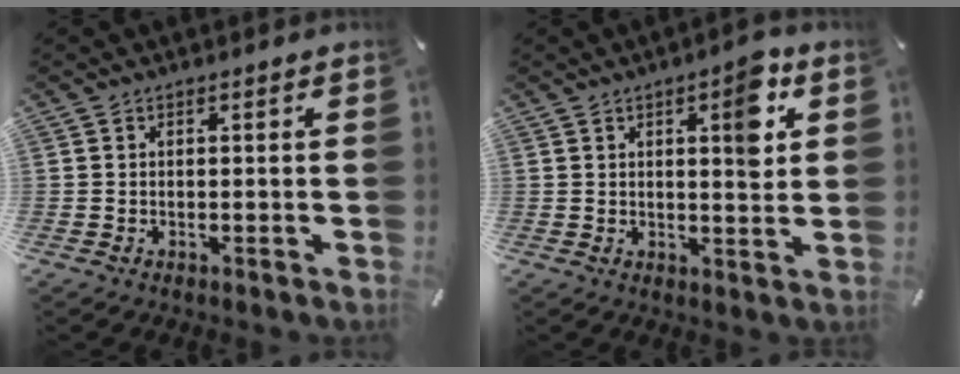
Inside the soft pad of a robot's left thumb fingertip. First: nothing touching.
{"total": 8.3, "force": [3.3, 3.1, 6.9], "torque": [-0.069, -0.025, 0.041]}